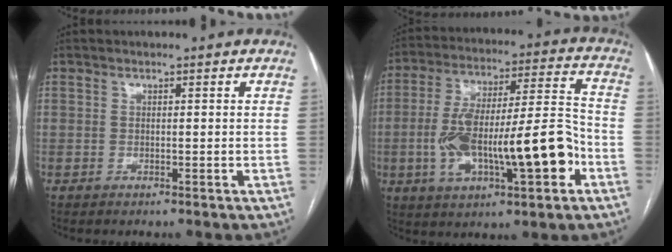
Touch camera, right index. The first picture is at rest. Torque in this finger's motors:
{"motor_torque": [1.52, 0.33, 0.54, 0.21]}